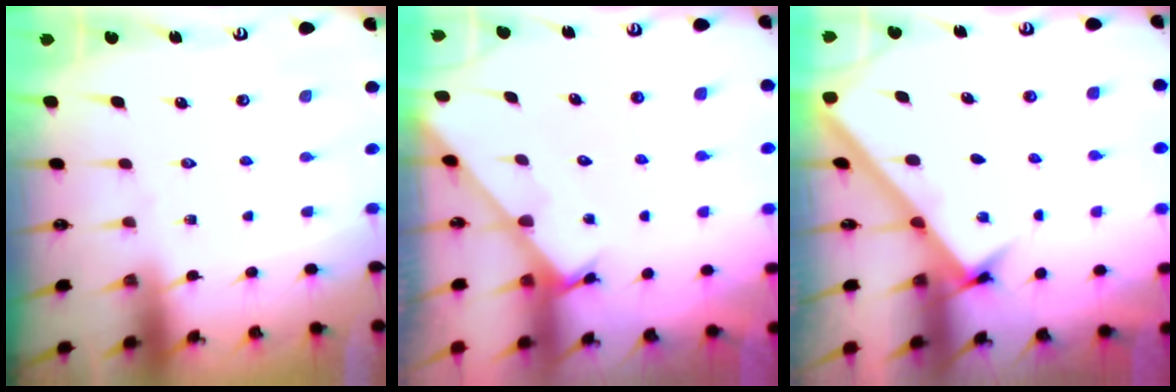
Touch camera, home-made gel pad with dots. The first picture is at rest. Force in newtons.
{"total": 1.7, "press": 1.7, "slide": 0.1}
{"total": 2.6, "press": 2.6, "slide": 0.3}